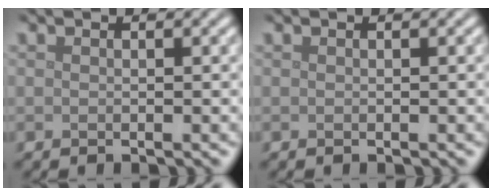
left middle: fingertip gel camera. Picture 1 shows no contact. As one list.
[{"total": 0.0}]